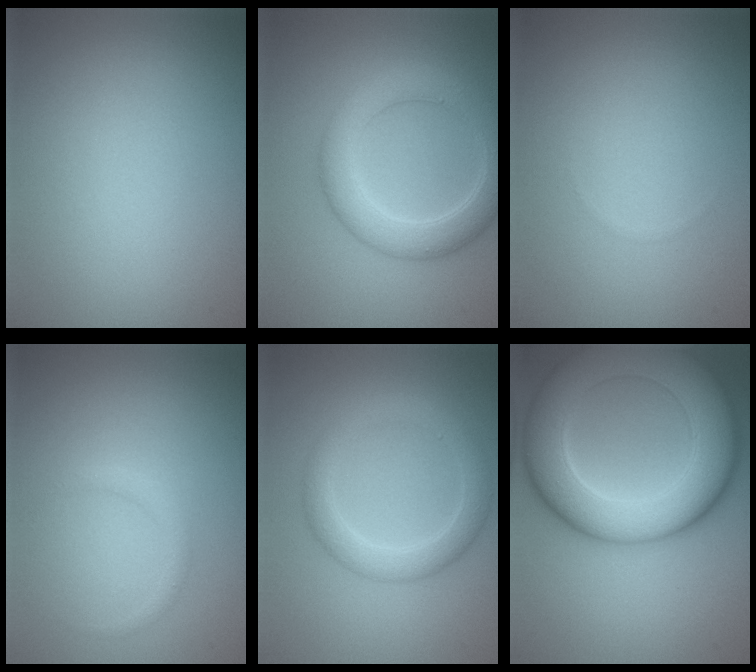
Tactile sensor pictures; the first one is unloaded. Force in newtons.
{"total": 5.1, "press": 5.1, "slide": 0.2}
{"total": 0.0}
{"total": 1.0, "press": 1.0, "slide": 0.0}
{"total": 3.3, "press": 3.3, "slide": 0.1}
{"total": 11.9, "press": 11.9, "slide": 0.5}